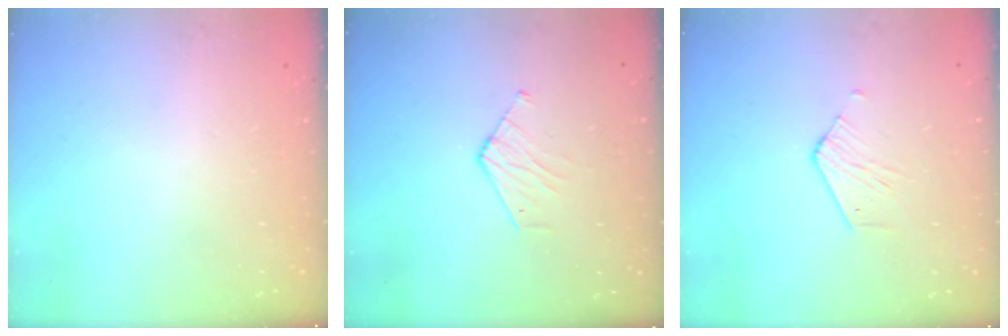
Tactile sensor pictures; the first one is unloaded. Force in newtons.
{"total": 3.9, "press": 3.9, "slide": 0.3}
{"total": 2.6, "press": 2.6, "slide": 0.2}